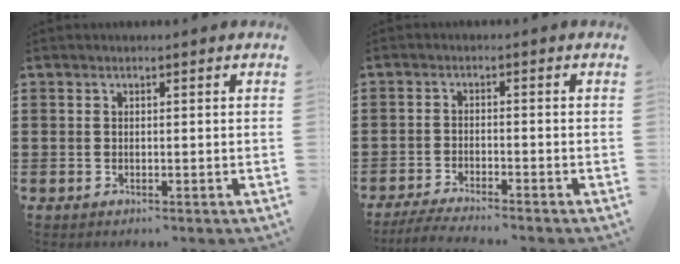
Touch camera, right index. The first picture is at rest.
{"total": 3.3, "force": [-3.2, -0.3, 0.7], "torque": [-0.018, -0.007, -0.067]}